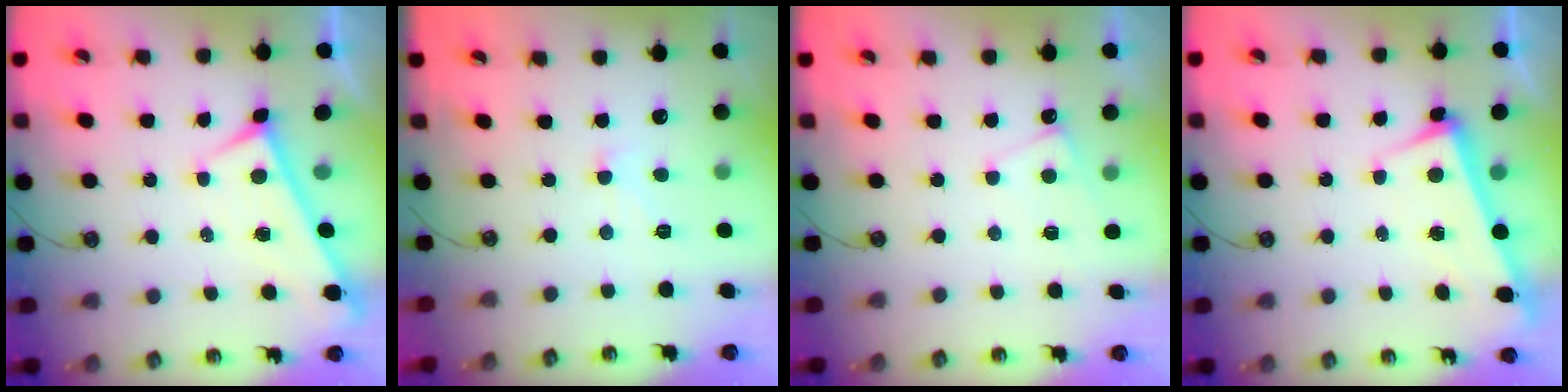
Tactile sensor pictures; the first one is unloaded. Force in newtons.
{"total": 1.8, "press": 1.7, "slide": 0.6}
{"total": 1.7, "press": 1.7, "slide": 0.4}
{"total": 3.5, "press": 3.3, "slide": 1.1}